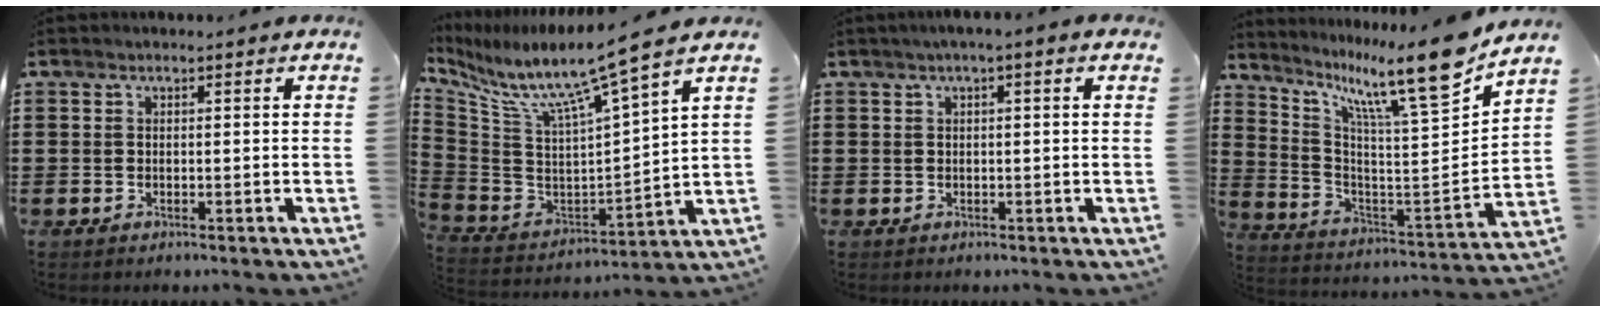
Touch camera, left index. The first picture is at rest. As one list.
[{"total": 8.7, "force": [6.5, -0.6, 5.7], "torque": [-0.136, -0.062, 0.099]}, {"total": 1.1, "force": [0.1, 0.3, 1.1], "torque": [-0.020, 0.000, 0.001]}, {"total": 14.5, "force": [11.9, 0.6, 8.4], "torque": [-0.162, -0.092, 0.184]}]